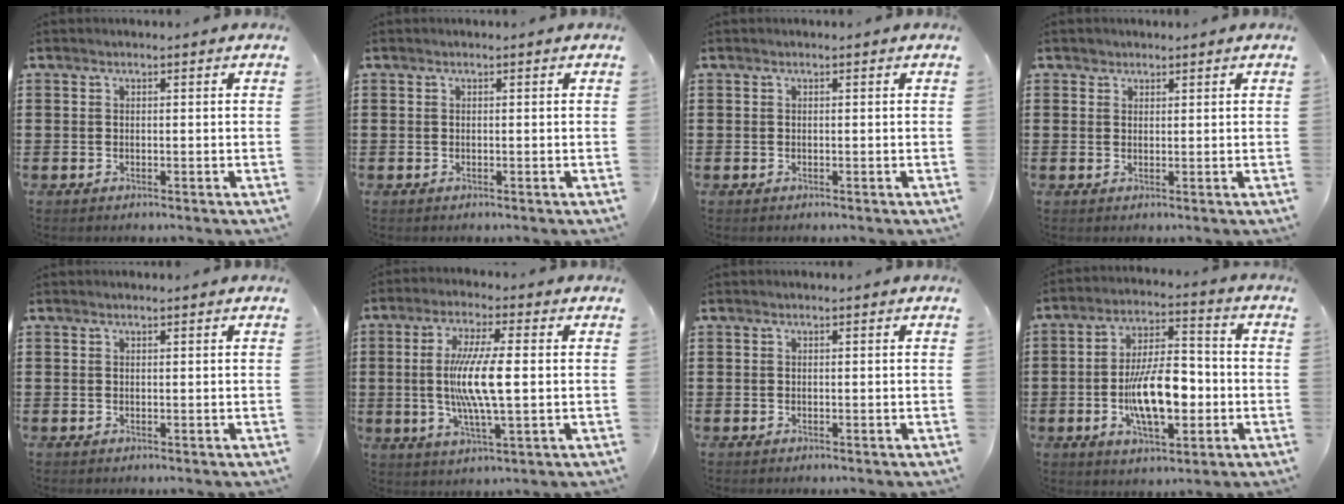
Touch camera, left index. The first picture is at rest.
{"total": 0.0}
{"total": 0.0}
{"total": 1.0, "force": [0.9, 0.6, 0.1], "torque": [-0.004, 0.002, 0.018]}
{"total": 0.0}
{"total": 9.3, "force": [0.3, 1.4, 9.2], "torque": [-0.186, -0.006, -0.005]}
{"total": 0.0}
{"total": 11.6, "force": [-2.2, 5.1, 10.1], "torque": [-0.188, -0.001, -0.046]}